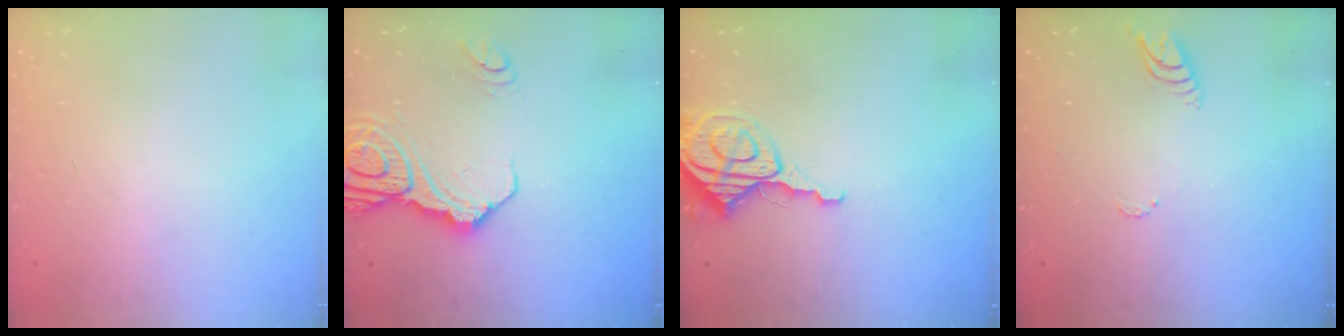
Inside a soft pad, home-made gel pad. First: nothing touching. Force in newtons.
{"total": 16.8, "press": 16.7, "slide": 2.0}
{"total": 8.5, "press": 8.5, "slide": 0.9}
{"total": 5.1, "press": 5.0, "slide": 0.5}